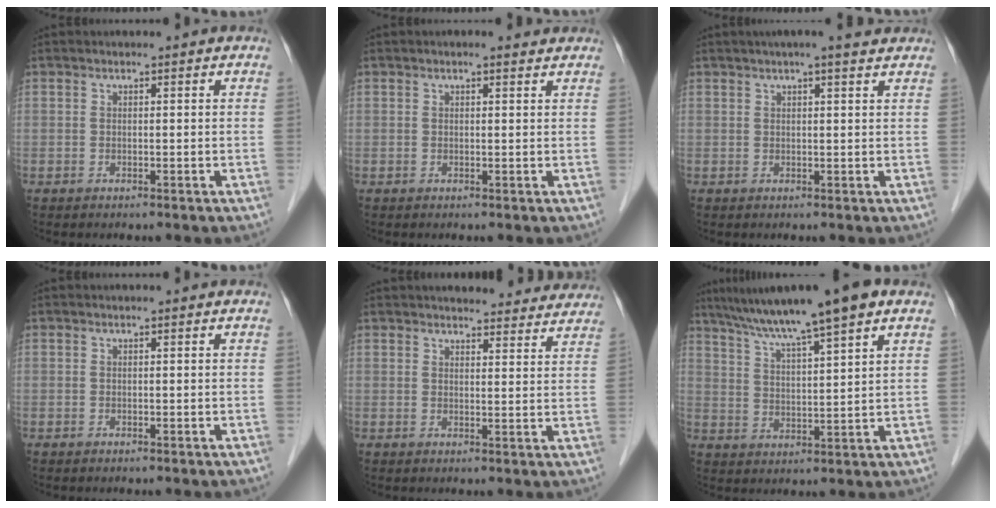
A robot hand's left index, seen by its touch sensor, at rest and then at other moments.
{"total": 1.6, "force": [1.3, 0.5, 0.8], "torque": [-0.016, 0.010, 0.016]}
{"total": 6.1, "force": [5.0, 0.5, 3.5], "torque": [-0.050, 0.023, 0.061]}
{"total": 0.0}
{"total": 16.0, "force": [15.1, 3.3, 4.0], "torque": [-0.024, 0.003, 0.169]}
{"total": 12.9, "force": [9.6, -0.3, 8.7], "torque": [-0.146, 0.025, 0.155]}